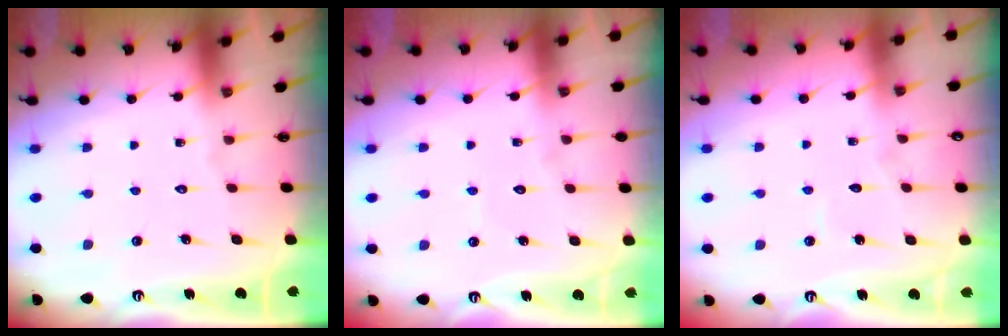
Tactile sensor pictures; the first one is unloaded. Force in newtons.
{"total": 2.7, "press": 2.7, "slide": 0.2}
{"total": 2.5, "press": 2.5, "slide": 0.1}